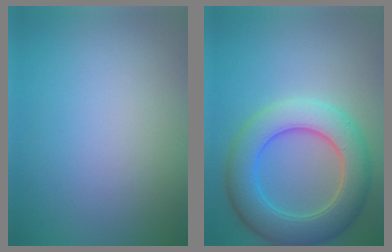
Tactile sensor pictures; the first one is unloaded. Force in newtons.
{"total": 7.5, "press": 7.4, "slide": 0.6}